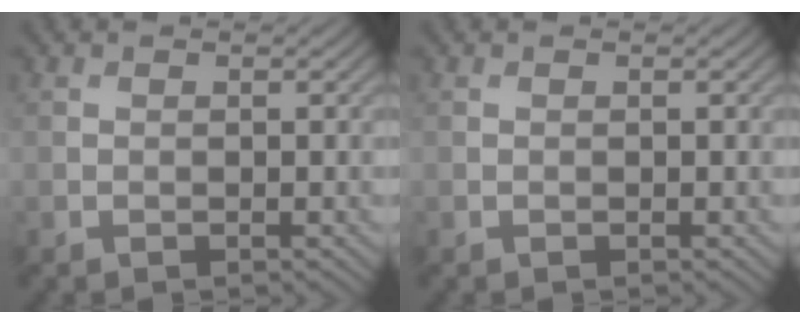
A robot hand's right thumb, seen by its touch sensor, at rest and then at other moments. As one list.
[{"total": 0.0}]